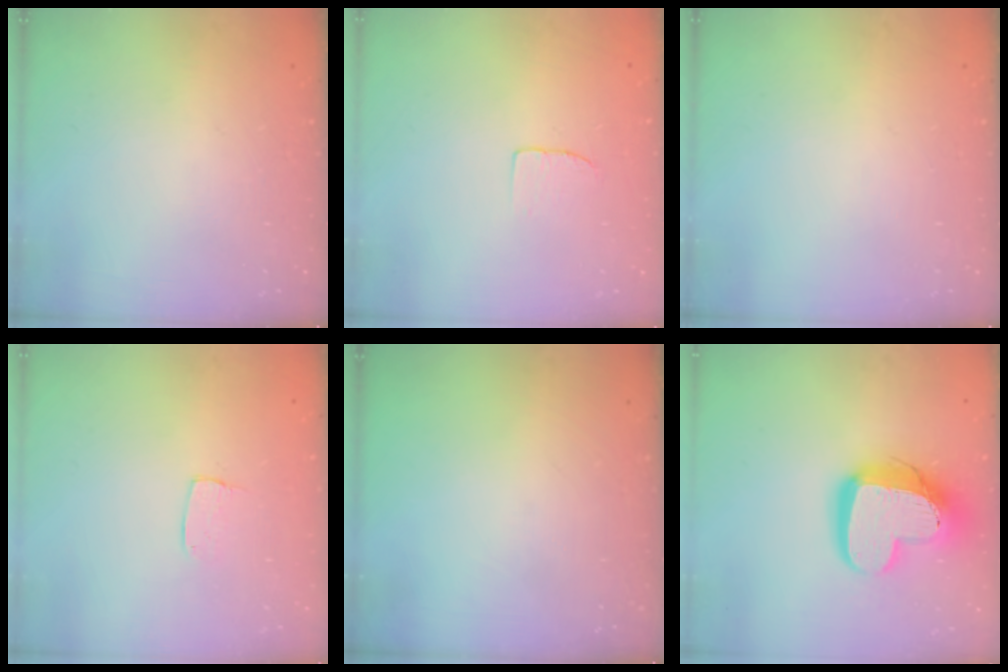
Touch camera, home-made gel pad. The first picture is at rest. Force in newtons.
{"total": 3.9, "press": 3.9, "slide": 0.3}
{"total": 0.0}
{"total": 4.1, "press": 4.0, "slide": 0.2}
{"total": 0.0}
{"total": 16.6, "press": 16.6, "slide": 1.3}